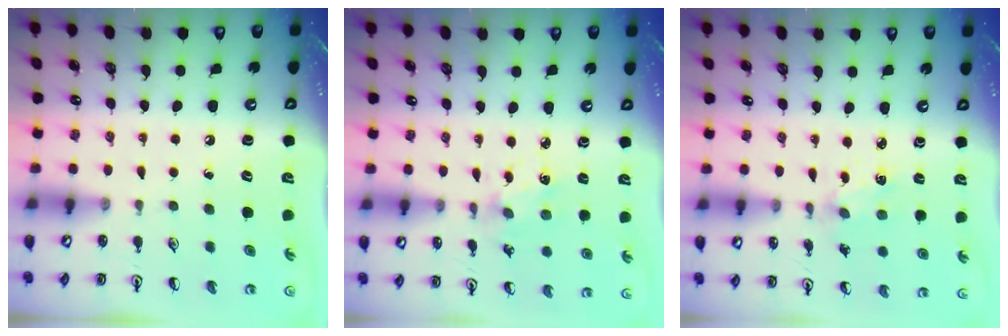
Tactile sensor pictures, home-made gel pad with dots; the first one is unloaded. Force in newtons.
{"total": 3.3, "press": 3.2, "slide": 0.3}
{"total": 1.9, "press": 1.9, "slide": 0.4}